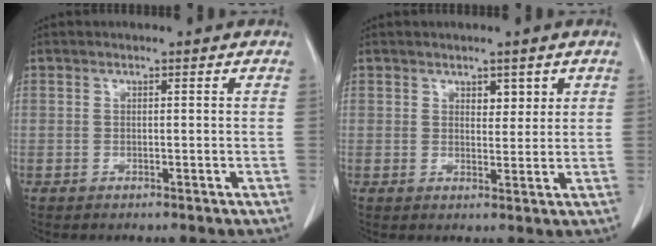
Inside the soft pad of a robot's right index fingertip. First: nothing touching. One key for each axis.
{"total": 2.5, "fx": 1.5, "fy": 1.5, "fz": 1.4, "tx": -0.015, "ty": -0.002, "tz": 0.026}